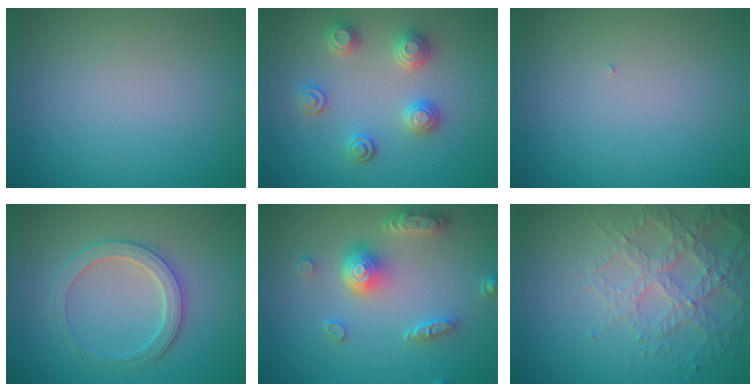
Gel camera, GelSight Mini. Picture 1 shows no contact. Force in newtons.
{"total": 3.4, "press": 3.2, "slide": 1.2}
{"total": 0.0}
{"total": 2.8, "press": 2.8, "slide": 0.3}
{"total": 4.9, "press": 4.0, "slide": 3.0}
{"total": 4.1, "press": 4.0, "slide": 0.9}